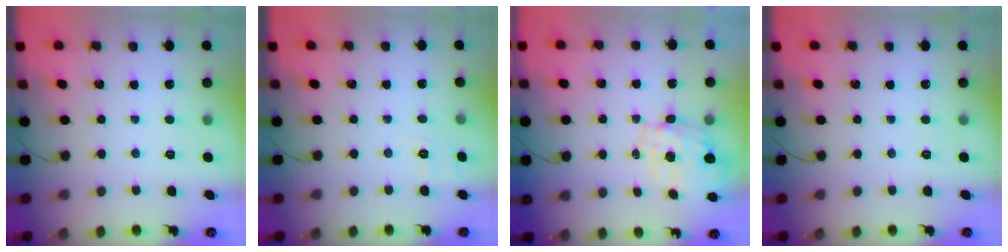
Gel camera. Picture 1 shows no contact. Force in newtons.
{"total": 1.9, "press": 0.6, "slide": 1.9}
{"total": 1.3, "press": 1.2, "slide": 0.4}
{"total": 0.0}